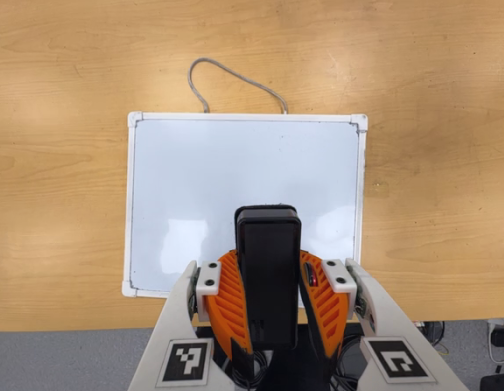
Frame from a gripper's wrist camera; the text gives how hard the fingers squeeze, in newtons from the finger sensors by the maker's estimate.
{"total": 8.7, "left": 6.8, "right": 10.6}